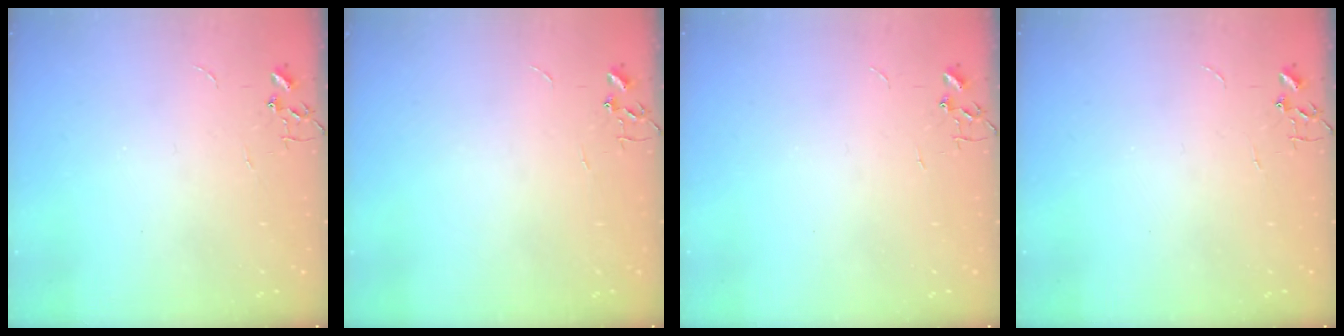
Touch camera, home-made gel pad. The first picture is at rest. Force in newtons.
{"total": 0.0}
{"total": 0.0}
{"total": 0.0}